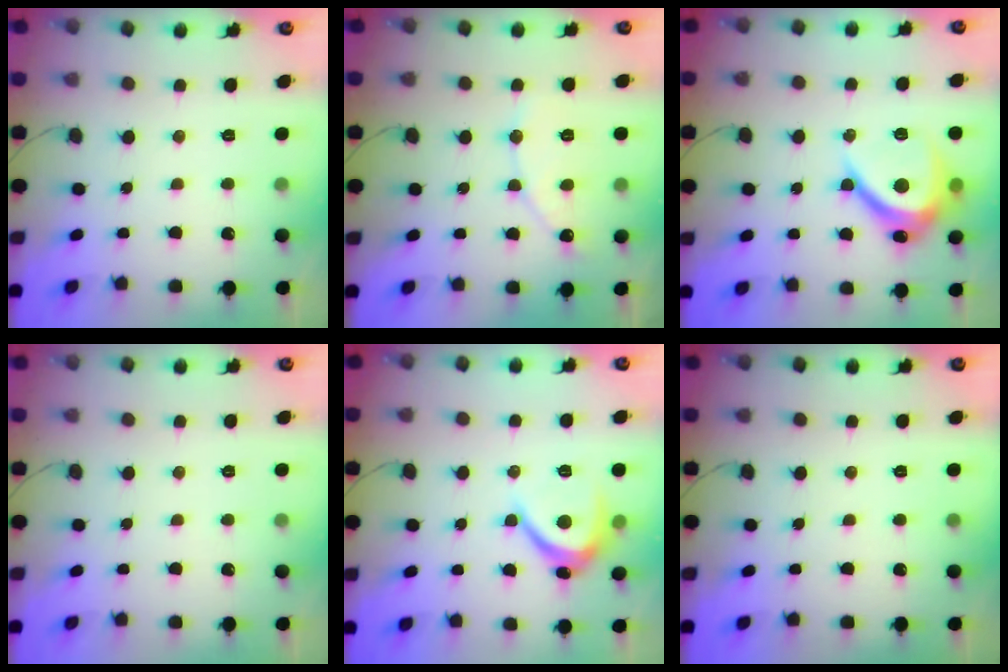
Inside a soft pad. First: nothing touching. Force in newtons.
{"total": 7.1, "press": 7.1, "slide": 0.6}
{"total": 11.5, "press": 11.4, "slide": 0.8}
{"total": 0.0}
{"total": 6.9, "press": 6.9, "slide": 0.7}
{"total": 0.0}